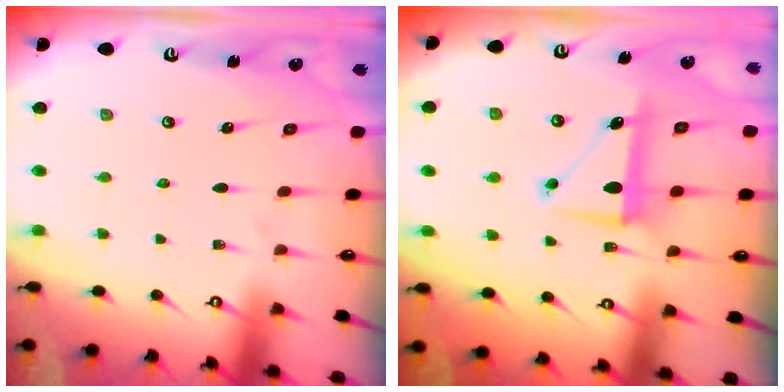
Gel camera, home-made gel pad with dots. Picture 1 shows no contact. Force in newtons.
{"total": 8.2, "press": 8.1, "slide": 1.3}